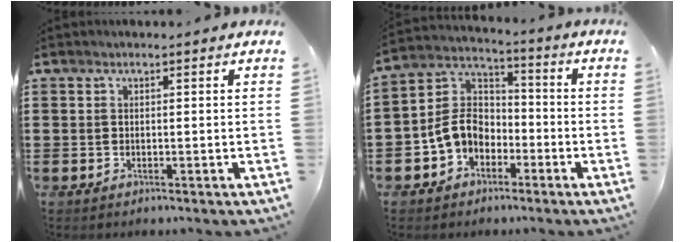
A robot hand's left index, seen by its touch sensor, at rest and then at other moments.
{"total": 7.1, "force": [-2.5, 5.8, 3.4], "torque": [-0.101, 0.009, -0.057]}